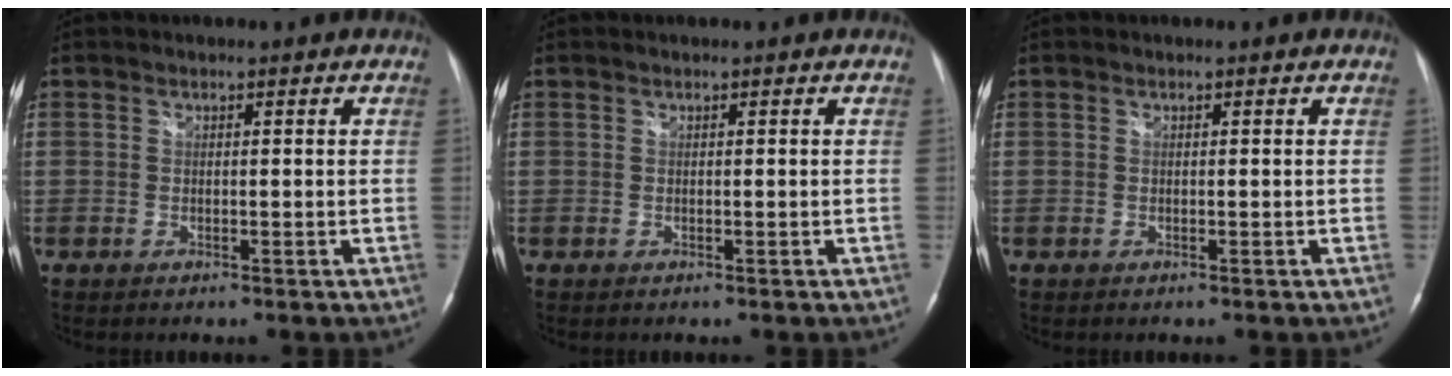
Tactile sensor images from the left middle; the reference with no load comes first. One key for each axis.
{"total": 0.0}
{"total": 0.0}